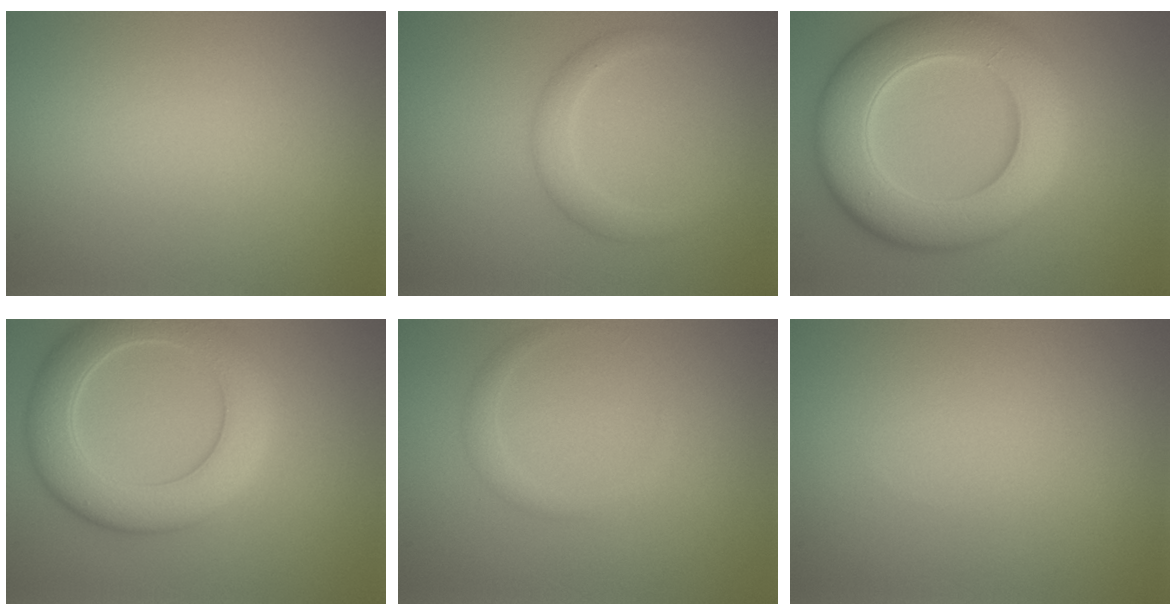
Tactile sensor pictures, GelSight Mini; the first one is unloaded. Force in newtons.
{"total": 2.1, "press": 2.1, "slide": 0.1}
{"total": 10.7, "press": 10.7, "slide": 0.2}
{"total": 6.9, "press": 6.9, "slide": 0.8}
{"total": 1.2, "press": 1.2, "slide": 0.0}
{"total": 0.0}